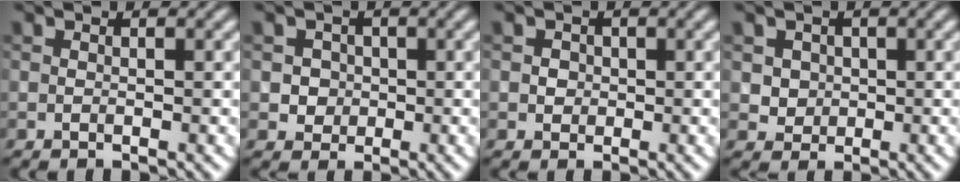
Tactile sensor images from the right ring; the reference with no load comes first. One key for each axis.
{"total": 2.2, "fx": 0.2, "fy": 2.1, "fz": 0.7, "tx": 0.003, "ty": 0.005, "tz": 0.009}
{"total": 1.1, "fx": 0.2, "fy": 1.0, "fz": 0.3, "tx": 0.003, "ty": 0.000, "tz": 0.002}
{"total": 2.5, "fx": 0.8, "fy": 2.2, "fz": 0.9, "tx": -0.017, "ty": 0.004, "tz": 0.027}